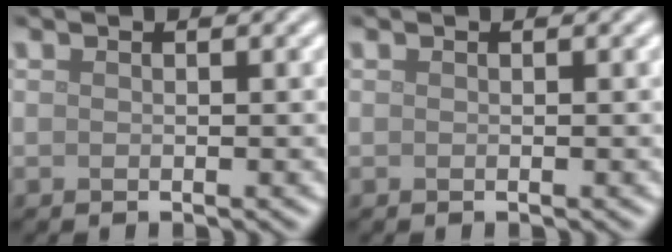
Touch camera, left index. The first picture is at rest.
{"total": 0.0}